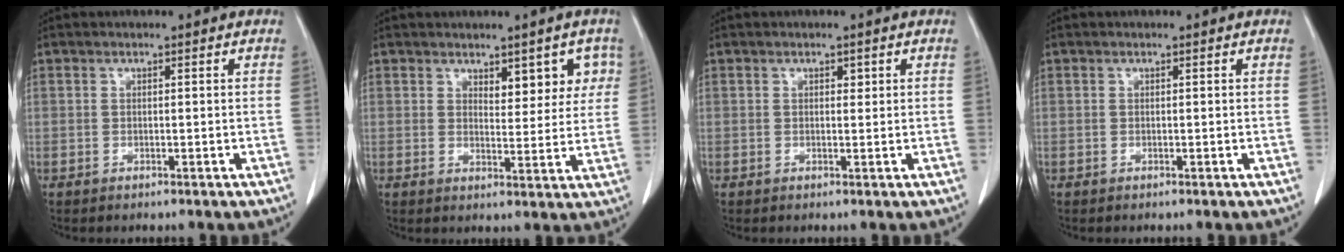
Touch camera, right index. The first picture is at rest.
{"total": 5.7, "force": [2.9, 2.9, 4.0], "torque": [-0.034, 0.007, 0.038]}
{"total": 0.8, "force": [0.4, 0.5, 0.5], "torque": [-0.006, -0.001, 0.005]}
{"total": 0.0}